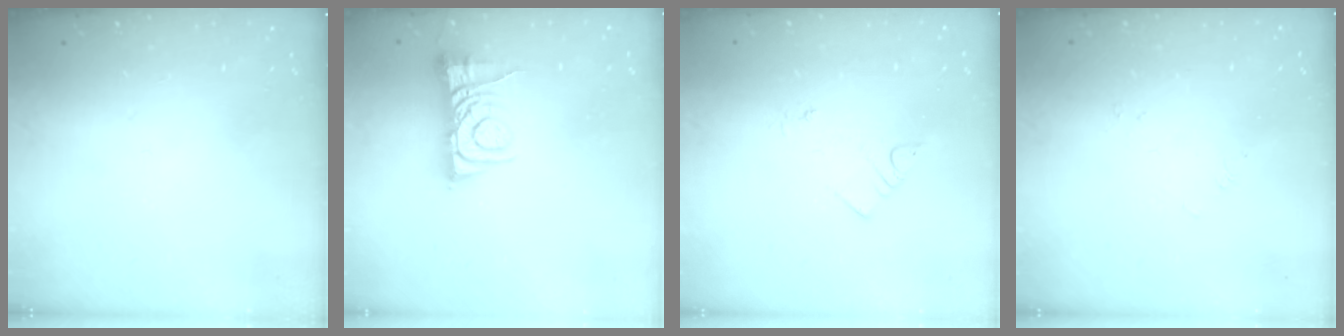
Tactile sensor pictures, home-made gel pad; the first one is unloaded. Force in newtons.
{"total": 7.0, "press": 7.0, "slide": 0.9}
{"total": 3.1, "press": 3.0, "slide": 0.4}
{"total": 0.0}